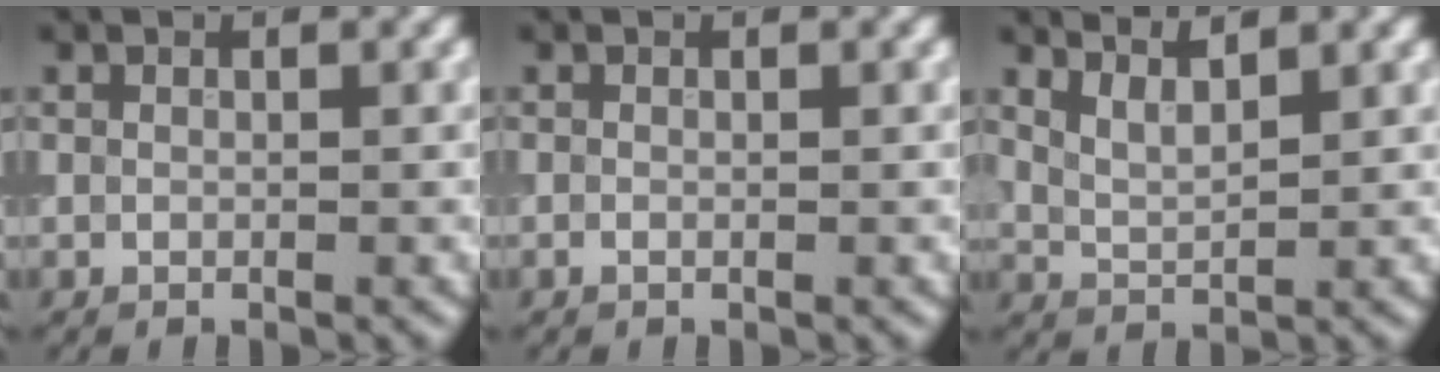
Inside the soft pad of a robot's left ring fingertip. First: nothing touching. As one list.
[{"total": 0.0}, {"total": 3.0, "force": [2.7, 0.5, 1.0], "torque": [-0.019, 0.020, 0.048]}]